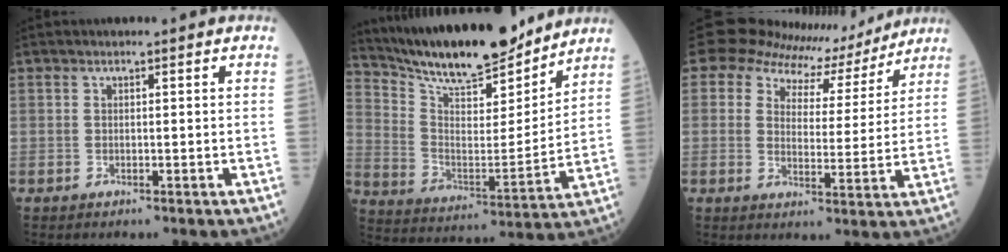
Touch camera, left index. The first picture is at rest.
{"total": 18.2, "force": [16.5, 3.0, 7.0], "torque": [-0.136, -0.016, 0.276]}
{"total": 10.2, "force": [9.1, 4.2, 2.0], "torque": [-0.036, 0.004, 0.116]}